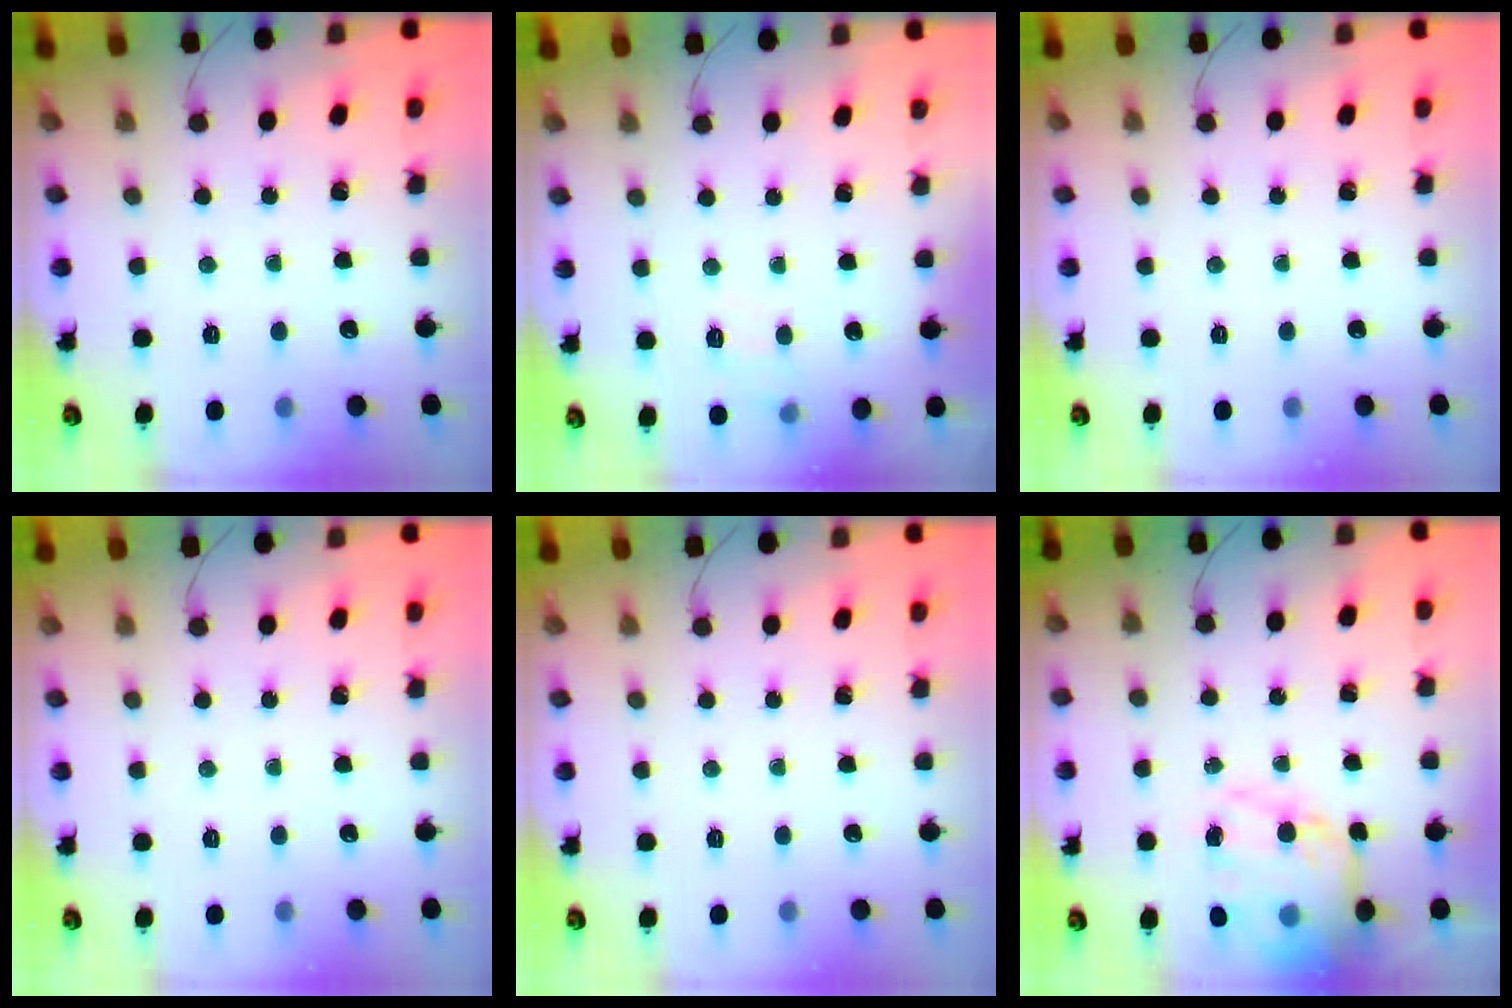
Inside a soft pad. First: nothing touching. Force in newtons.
{"total": 4.9, "press": 4.5, "slide": 1.7}
{"total": 0.0}
{"total": 0.0}
{"total": 0.0}
{"total": 16.6, "press": 16.1, "slide": 4.1}